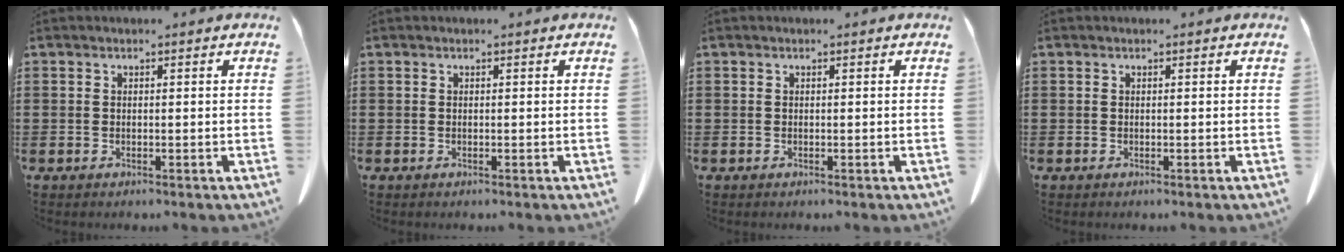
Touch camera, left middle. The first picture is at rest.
{"total": 0.0}
{"total": 0.0}
{"total": 0.0}